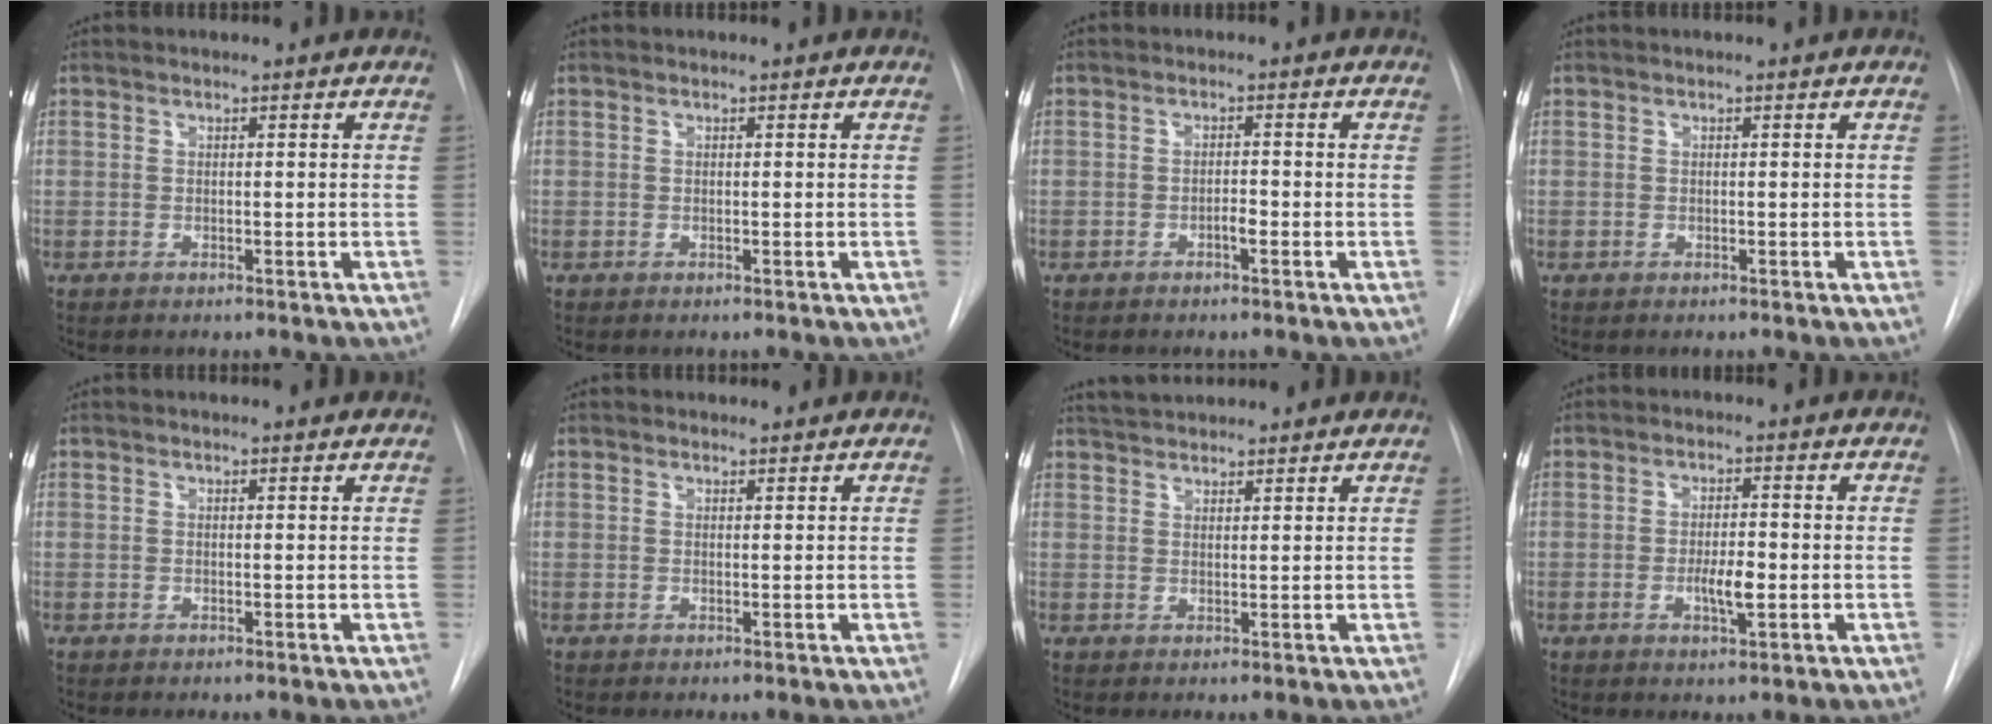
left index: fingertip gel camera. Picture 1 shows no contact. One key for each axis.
{"total": 0.0}
{"total": 1.3, "fx": -0.7, "fy": 0.3, "fz": 1.1, "tx": -0.017, "ty": 0.002, "tz": -0.013}
{"total": 0.0}
{"total": 2.4, "fx": 2.3, "fy": 0.5, "fz": 0.3, "tx": -0.012, "ty": 0.007, "tz": 0.018}
{"total": 0.8, "fx": 0.7, "fy": 0.3, "fz": -0.1, "tx": -0.006, "ty": -0.001, "tz": 0.010}
{"total": 6.4, "fx": 6.0, "fy": 1.2, "fz": 1.7, "tx": -0.029, "ty": 0.039, "tz": 0.093}
{"total": 3.8, "fx": -0.8, "fy": 1.0, "fz": 3.6, "tx": -0.063, "ty": -0.001, "tz": -0.011}